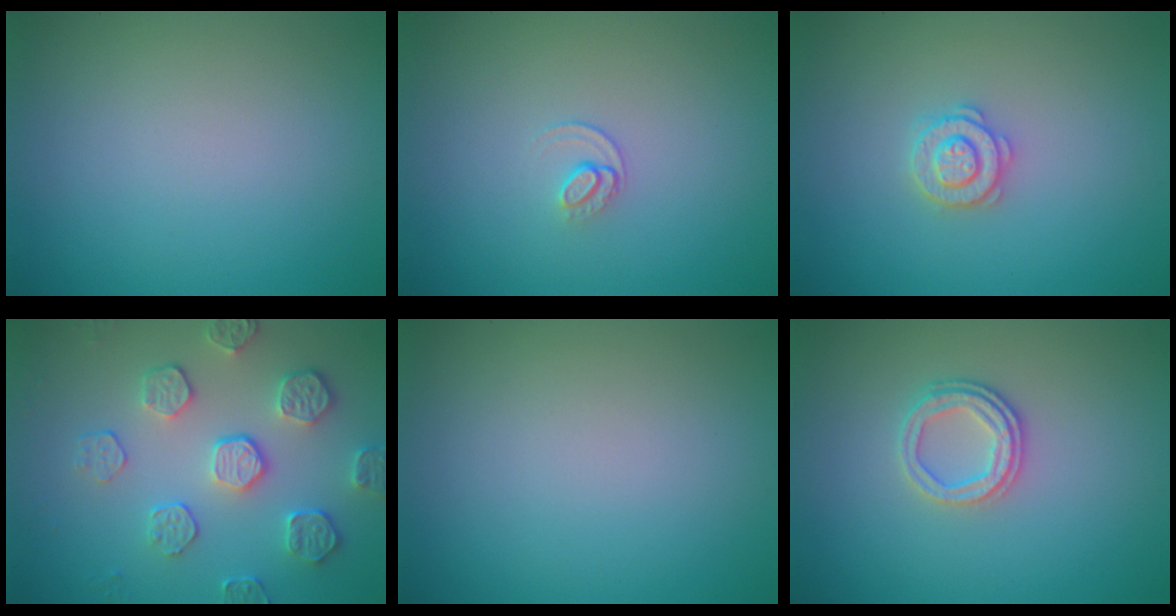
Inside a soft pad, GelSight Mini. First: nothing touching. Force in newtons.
{"total": 1.0, "press": 0.6, "slide": 0.8}
{"total": 2.6, "press": 2.5, "slide": 0.5}
{"total": 4.4, "press": 3.9, "slide": 2.0}
{"total": 0.0}
{"total": 2.6, "press": 2.3, "slide": 1.1}